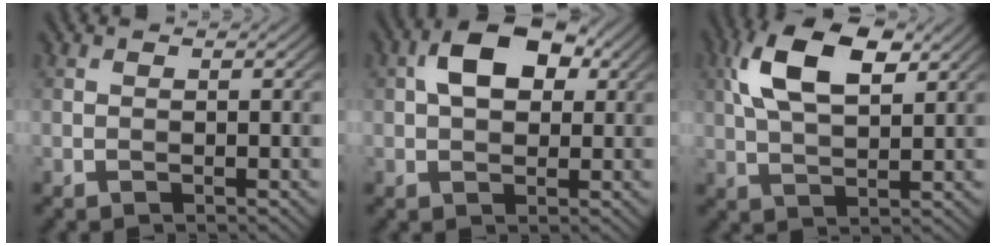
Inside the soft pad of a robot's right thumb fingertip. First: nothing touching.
{"total": 7.2, "force": [2.0, 4.5, 5.2], "torque": [-0.090, 0.013, 0.025]}
{"total": 10.4, "force": [4.1, 4.8, 8.3], "torque": [-0.180, 0.019, 0.075]}